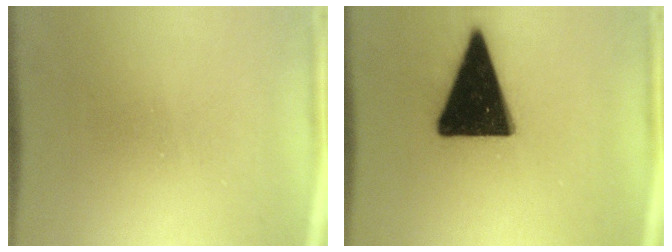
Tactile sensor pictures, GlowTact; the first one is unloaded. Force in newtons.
{"total": 19.1}